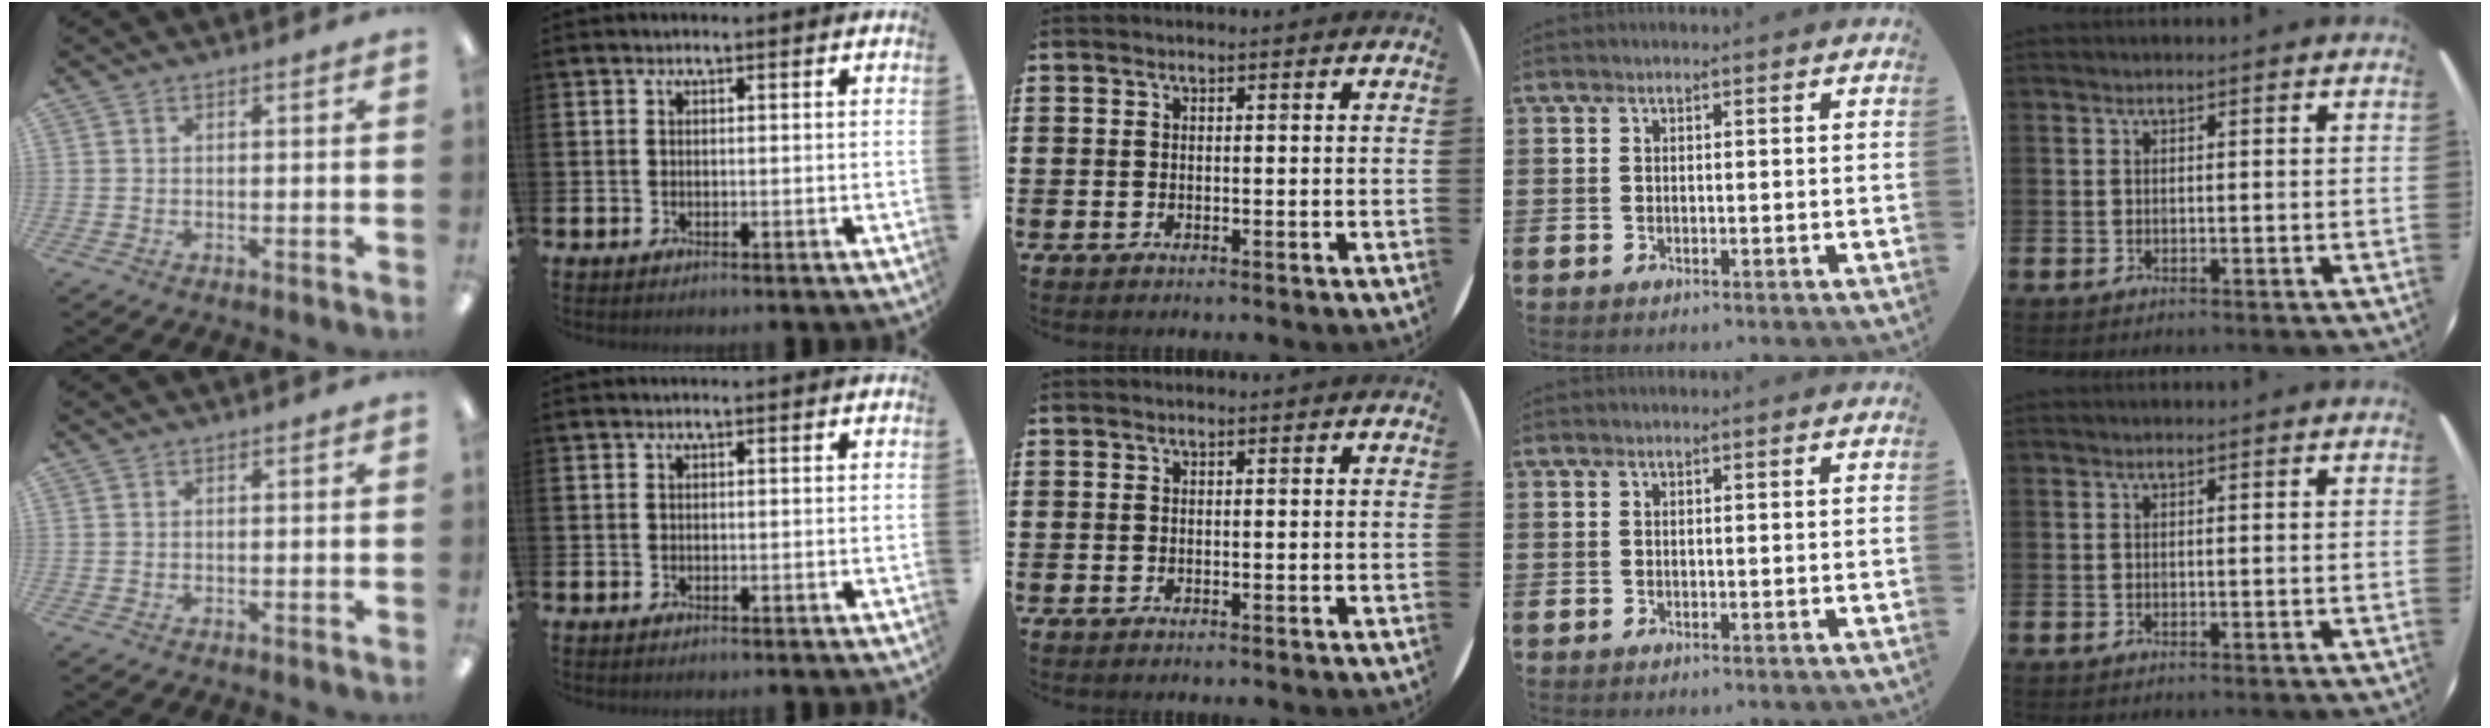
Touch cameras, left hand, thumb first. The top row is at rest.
{}